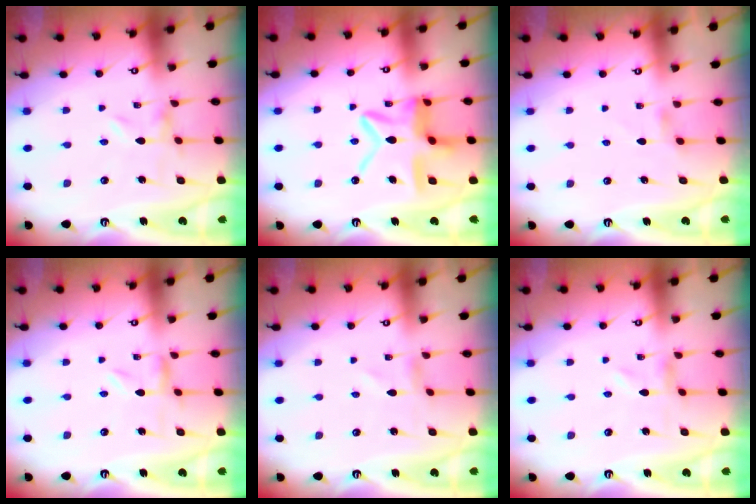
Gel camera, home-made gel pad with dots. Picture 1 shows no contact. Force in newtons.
{"total": 15.7, "press": 15.7, "slide": 1.4}
{"total": 1.6, "press": 1.6, "slide": 0.4}
{"total": 1.5, "press": 1.5, "slide": 0.2}
{"total": 1.2, "press": 1.1, "slide": 0.1}
{"total": 0.0}